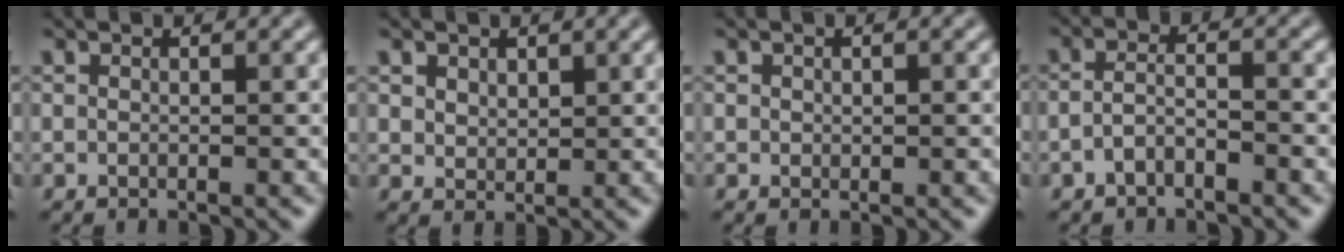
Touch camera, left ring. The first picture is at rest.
{"total": 1.8, "force": [1.1, 1.3, 0.6], "torque": [-0.018, -0.006, 0.023]}
{"total": 0.5, "force": [0.1, 0.4, 0.3], "torque": [-0.003, 0.000, 0.000]}
{"total": 2.1, "force": [-1.2, 0.8, 1.5], "torque": [-0.033, 0.007, -0.030]}